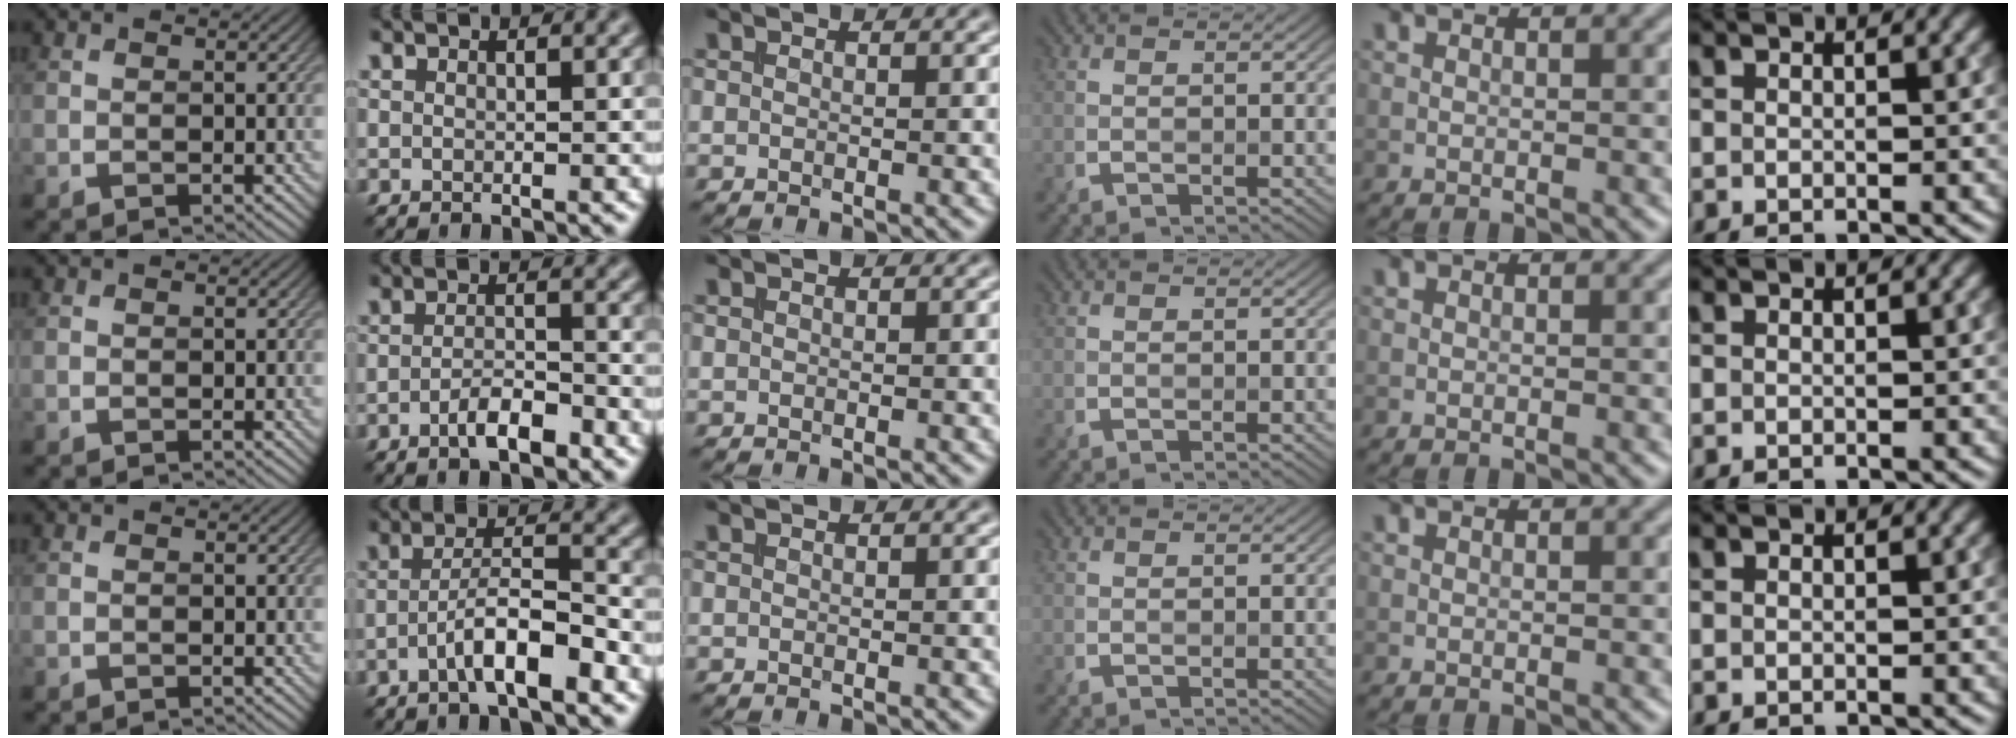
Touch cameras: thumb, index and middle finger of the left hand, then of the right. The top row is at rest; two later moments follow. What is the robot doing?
{"motion": "insert", "object": "coin"}